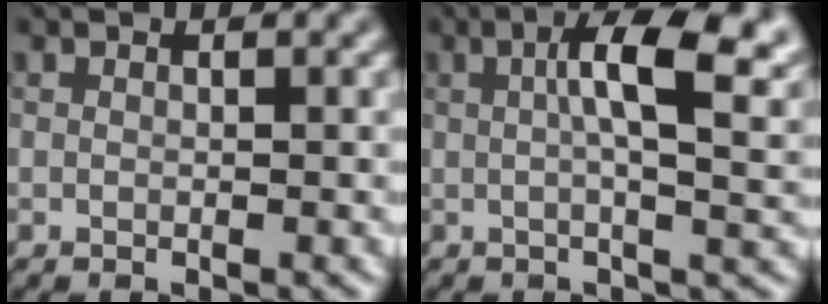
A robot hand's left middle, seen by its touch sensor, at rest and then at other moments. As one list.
[{"total": 8.7, "force": [2.3, 2.7, 8.0], "torque": [-0.117, 0.010, 0.033]}]